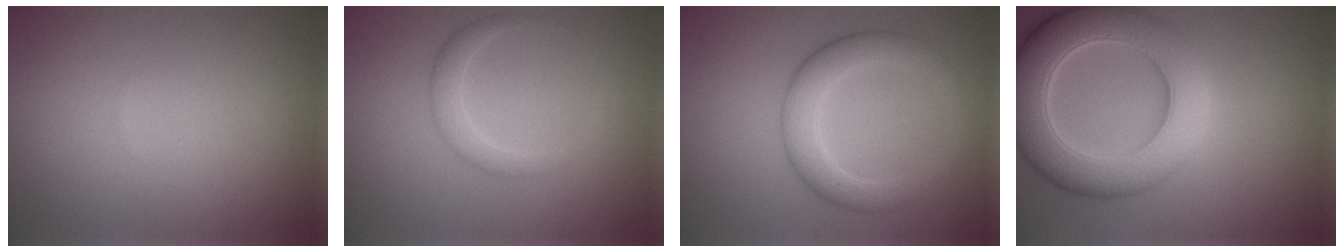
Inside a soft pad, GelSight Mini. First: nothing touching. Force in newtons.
{"total": 1.9, "press": 1.9, "slide": 0.1}
{"total": 4.3, "press": 4.3, "slide": 0.2}
{"total": 9.2, "press": 9.2, "slide": 0.3}